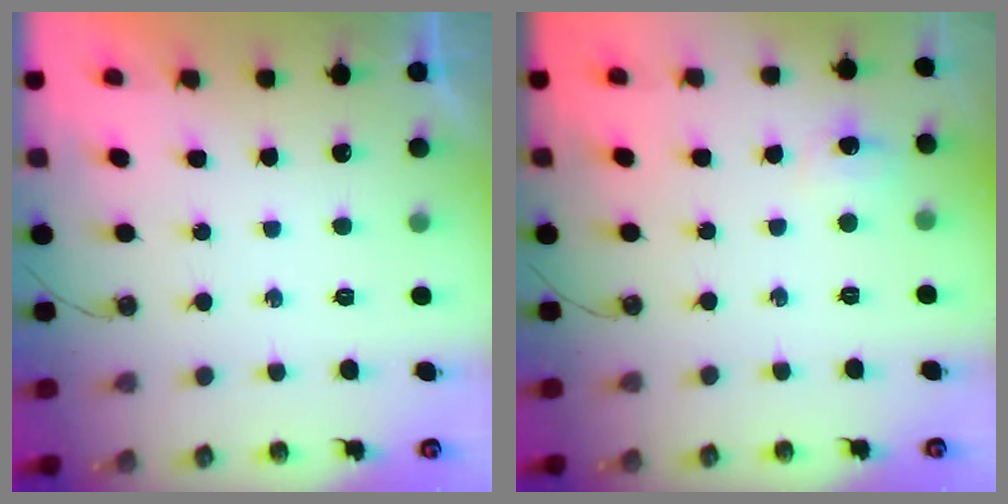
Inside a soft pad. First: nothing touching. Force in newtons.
{"total": 5.7, "press": 5.6, "slide": 0.8}